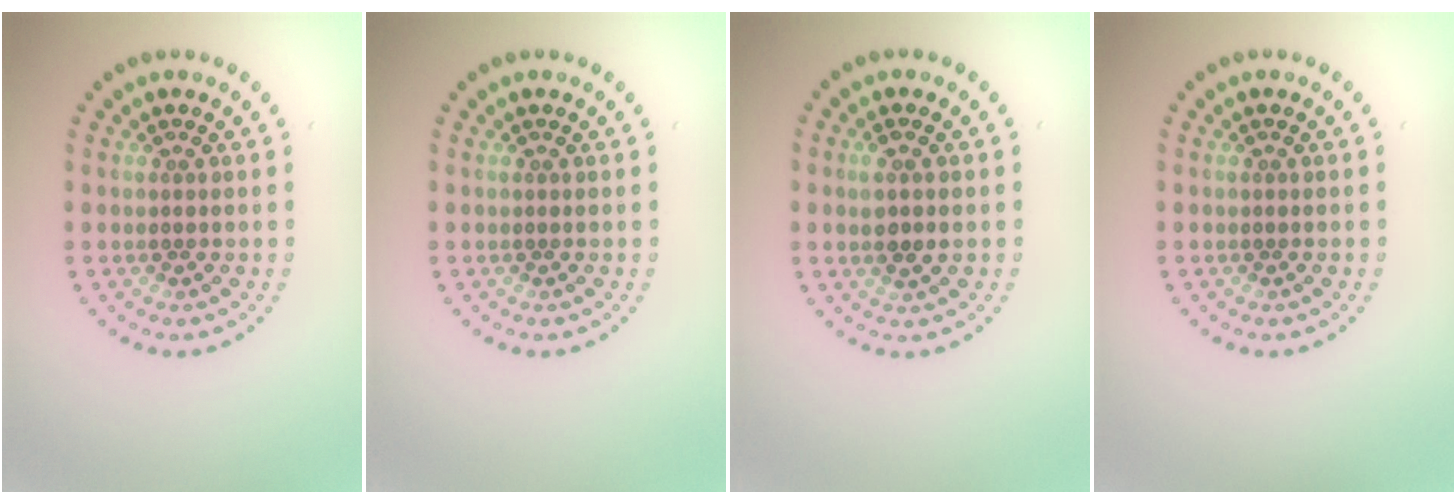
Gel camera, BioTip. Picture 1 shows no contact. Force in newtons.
{"total": 0.0}
{"total": 2.0, "press": 1.9, "slide": 0.6}
{"total": 0.0}